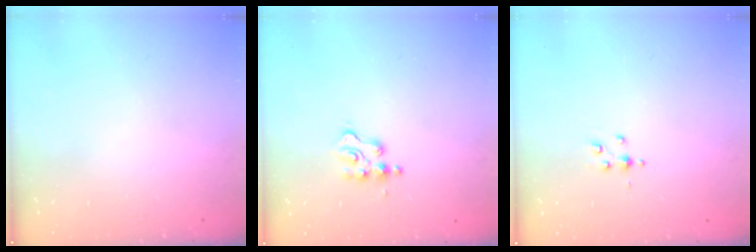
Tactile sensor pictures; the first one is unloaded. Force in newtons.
{"total": 3.1, "press": 3.1, "slide": 0.5}
{"total": 3.1, "press": 3.1, "slide": 0.2}